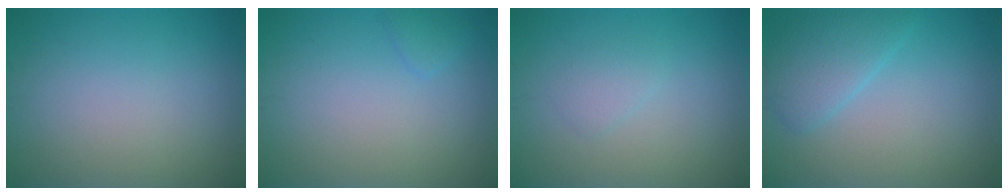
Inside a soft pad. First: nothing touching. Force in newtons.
{"total": 0.9, "press": 0.9, "slide": 0.1}
{"total": 1.1, "press": 1.1, "slide": 0.1}
{"total": 3.0, "press": 3.0, "slide": 0.1}